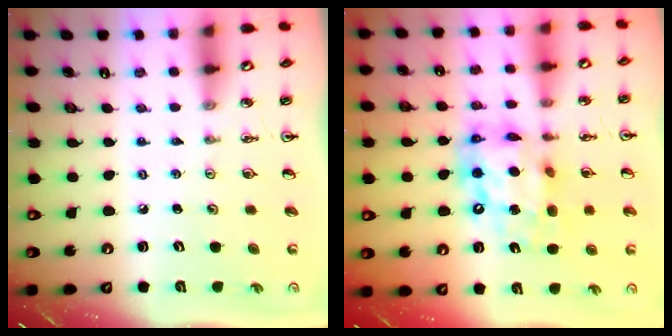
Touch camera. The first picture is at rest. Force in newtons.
{"total": 14.6, "press": 14.5, "slide": 1.1}